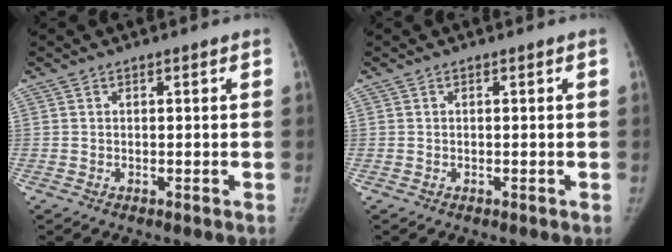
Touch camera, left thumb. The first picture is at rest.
{"total": 0.0}